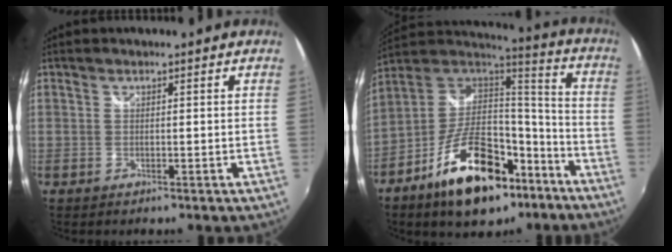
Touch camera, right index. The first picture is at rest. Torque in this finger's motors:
{"motor_torque": [1.13, -1.01, 1.05, 0.21]}